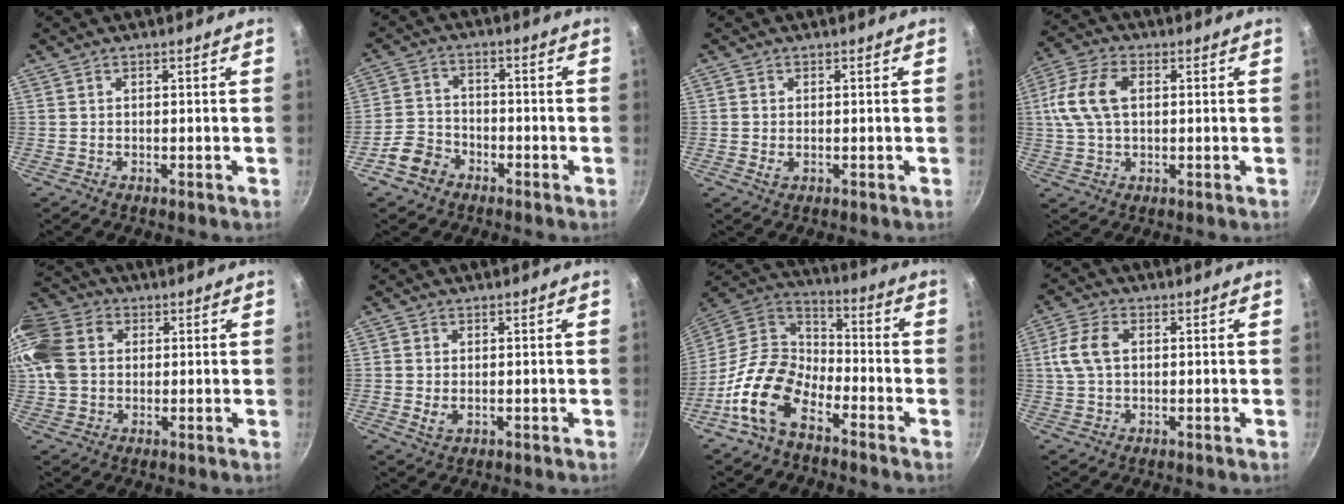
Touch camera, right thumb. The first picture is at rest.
{"total": 6.3, "force": [-3.6, 4.6, 2.1], "torque": [-0.028, 0.035, -0.073]}
{"total": 1.8, "force": [-0.2, 1.3, 1.3], "torque": [-0.024, -0.002, -0.004]}
{"total": 10.6, "force": [1.6, 6.6, 8.1], "torque": [-0.160, 0.017, 0.023]}
{"total": 18.4, "force": [3.8, 14.5, 10.7], "torque": [-0.249, 0.031, 0.059]}
{"total": 2.8, "force": [-0.2, 2.0, 1.9], "torque": [-0.037, -0.004, 0.000]}
{"total": 14.7, "force": [-8.3, 8.5, 8.6], "torque": [-0.136, 0.069, -0.186]}
{"total": 6.5, "force": [0.9, 4.1, 4.9], "torque": [-0.101, 0.013, 0.014]}